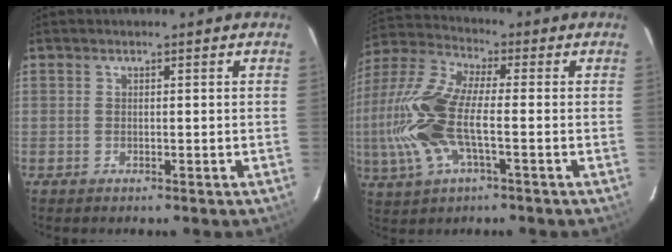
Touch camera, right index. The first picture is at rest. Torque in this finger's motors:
{"motor_torque": [1.37, -0.76, 1.06, 0.21]}